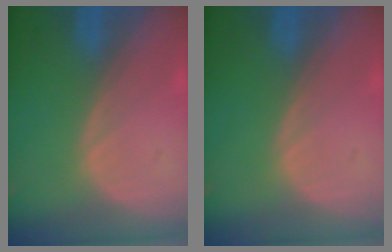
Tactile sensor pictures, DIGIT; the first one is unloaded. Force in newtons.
{"total": 0.0}